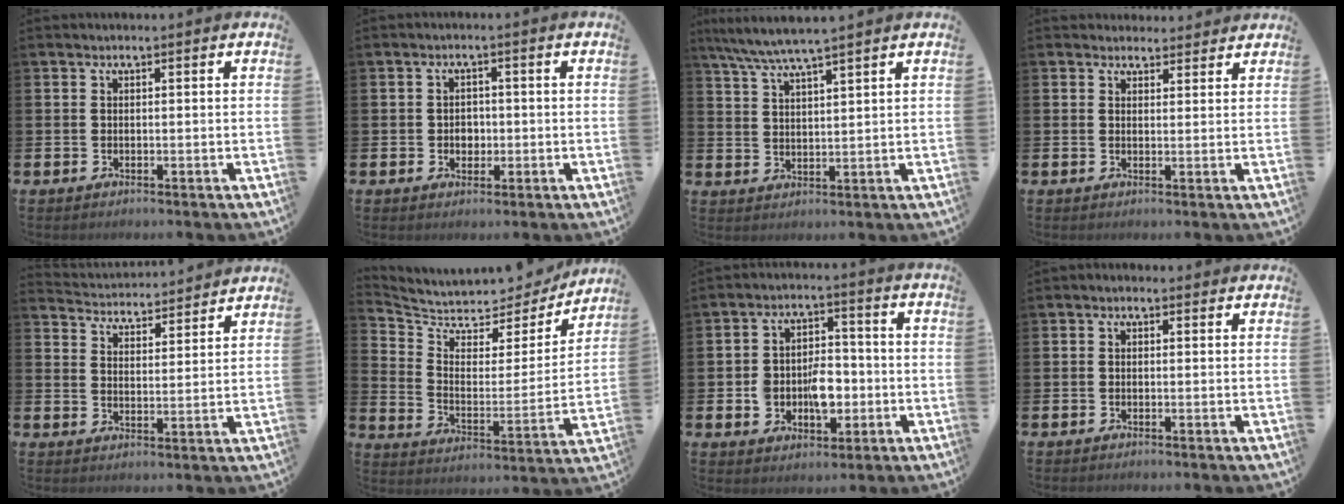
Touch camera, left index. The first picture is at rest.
{"total": 2.3, "force": [-0.4, 2.0, 1.1], "torque": [-0.004, 0.000, -0.014]}
{"total": 5.3, "force": [4.9, -0.4, 2.0], "torque": [-0.057, -0.020, 0.086]}
{"total": 2.6, "force": [2.4, 0.8, -0.3], "torque": [0.012, -0.014, 0.042]}
{"total": 4.3, "force": [4.3, 0.3, -0.4], "torque": [-0.005, -0.040, 0.071]}
{"total": 6.4, "force": [5.9, 2.2, 0.9], "torque": [-0.059, -0.054, 0.097]}
{"total": 6.3, "force": [-1.7, 4.4, 4.2], "torque": [-0.066, 0.010, -0.035]}
{"total": 0.6, "force": [-0.5, 0.3, 0.1], "torque": [-0.003, -0.001, -0.011]}